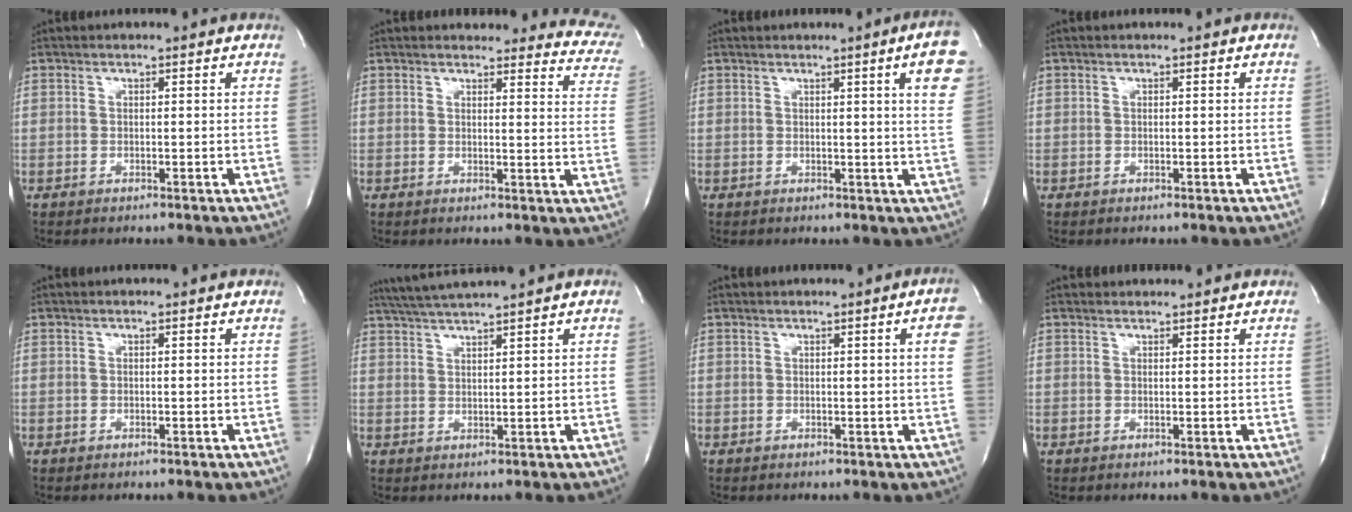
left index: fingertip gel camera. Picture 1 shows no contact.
{"total": 16.9, "force": [16.1, 3.8, 3.3], "torque": [-0.003, -0.073, 0.144]}
{"total": 5.9, "force": [2.7, -0.4, 5.2], "torque": [-0.061, -0.014, 0.021]}
{"total": 0.0}
{"total": 0.0}
{"total": 6.3, "force": [5.5, -1.4, 2.6], "torque": [-0.050, 0.017, 0.101]}
{"total": 3.1, "force": [1.0, -0.2, 2.9], "torque": [-0.031, -0.002, 0.010]}
{"total": 1.7, "force": [1.6, 0.3, -0.1], "torque": [-0.011, 0.012, 0.026]}